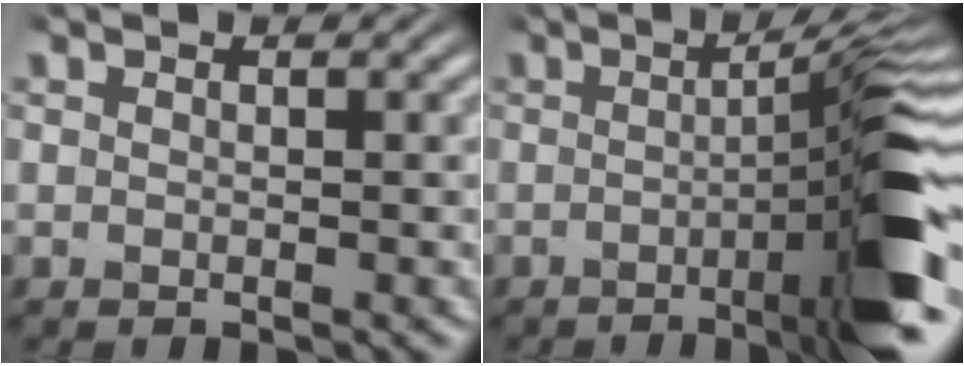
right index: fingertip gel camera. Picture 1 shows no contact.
{"total": 8.8, "force": [-1.6, 0.5, 8.6], "torque": [-0.115, 0.011, -0.023]}